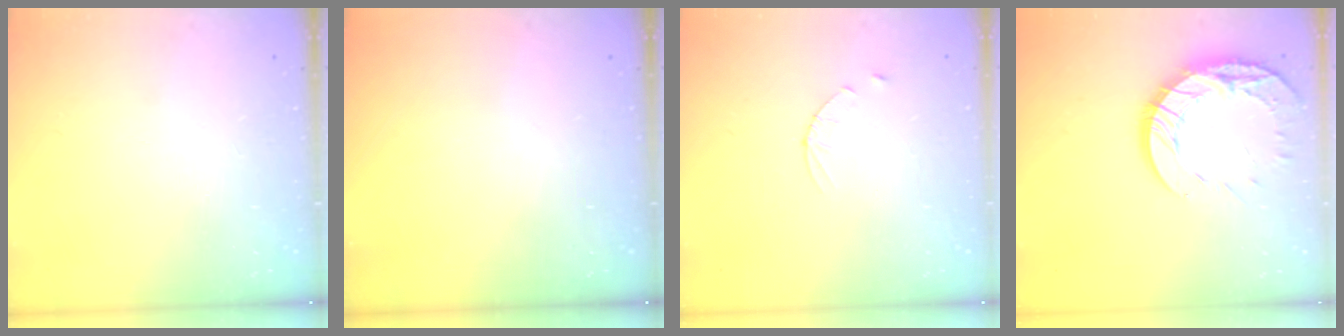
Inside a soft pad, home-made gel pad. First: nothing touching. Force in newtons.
{"total": 0.0}
{"total": 3.1, "press": 3.1, "slide": 0.3}
{"total": 14.8, "press": 14.7, "slide": 1.1}